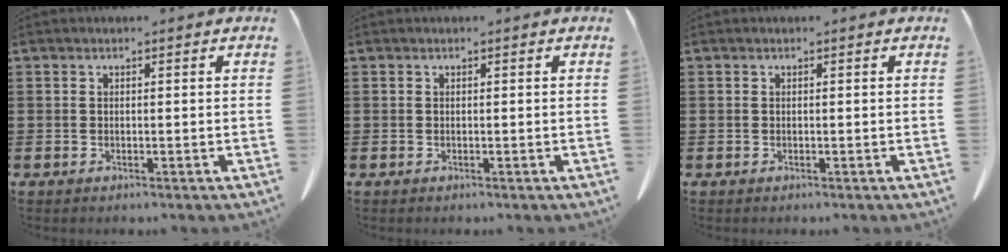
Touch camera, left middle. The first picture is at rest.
{"total": 0.0}
{"total": 0.0}